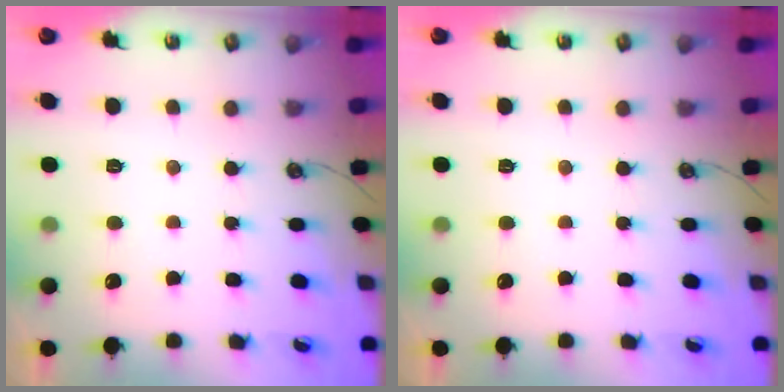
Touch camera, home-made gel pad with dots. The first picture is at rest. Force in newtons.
{"total": 0.0}